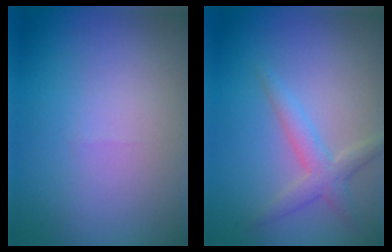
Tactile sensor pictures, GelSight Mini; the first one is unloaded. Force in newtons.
{"total": 2.5, "press": 2.5, "slide": 0.1}